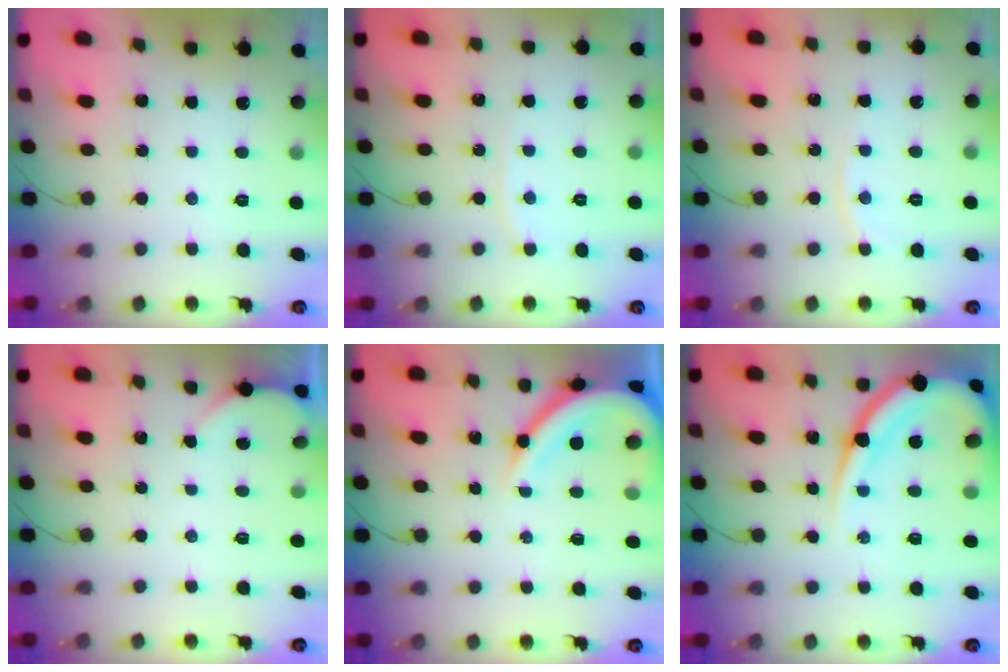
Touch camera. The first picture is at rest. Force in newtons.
{"total": 2.9, "press": 2.9, "slide": 0.5}
{"total": 3.9, "press": 3.8, "slide": 0.6}
{"total": 1.8, "press": 1.8, "slide": 0.2}
{"total": 13.1, "press": 13.0, "slide": 1.6}
{"total": 17.5, "press": 17.4, "slide": 1.8}